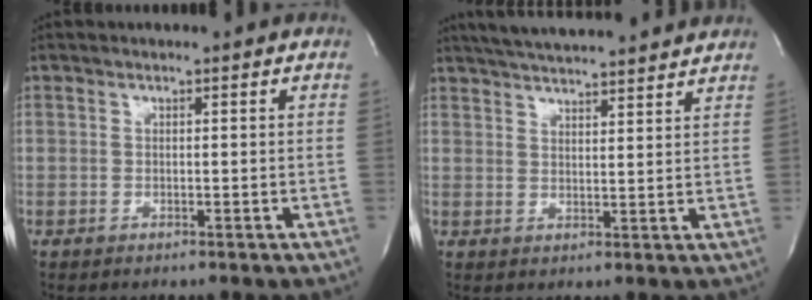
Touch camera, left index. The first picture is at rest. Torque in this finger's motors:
{"motor_torque": [0.00, -0.15, 0.53, 0.15]}